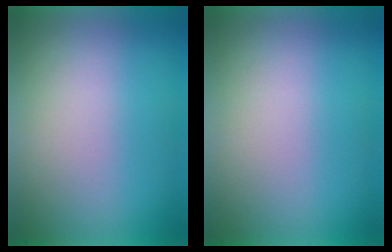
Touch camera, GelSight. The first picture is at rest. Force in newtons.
{"total": 0.0}